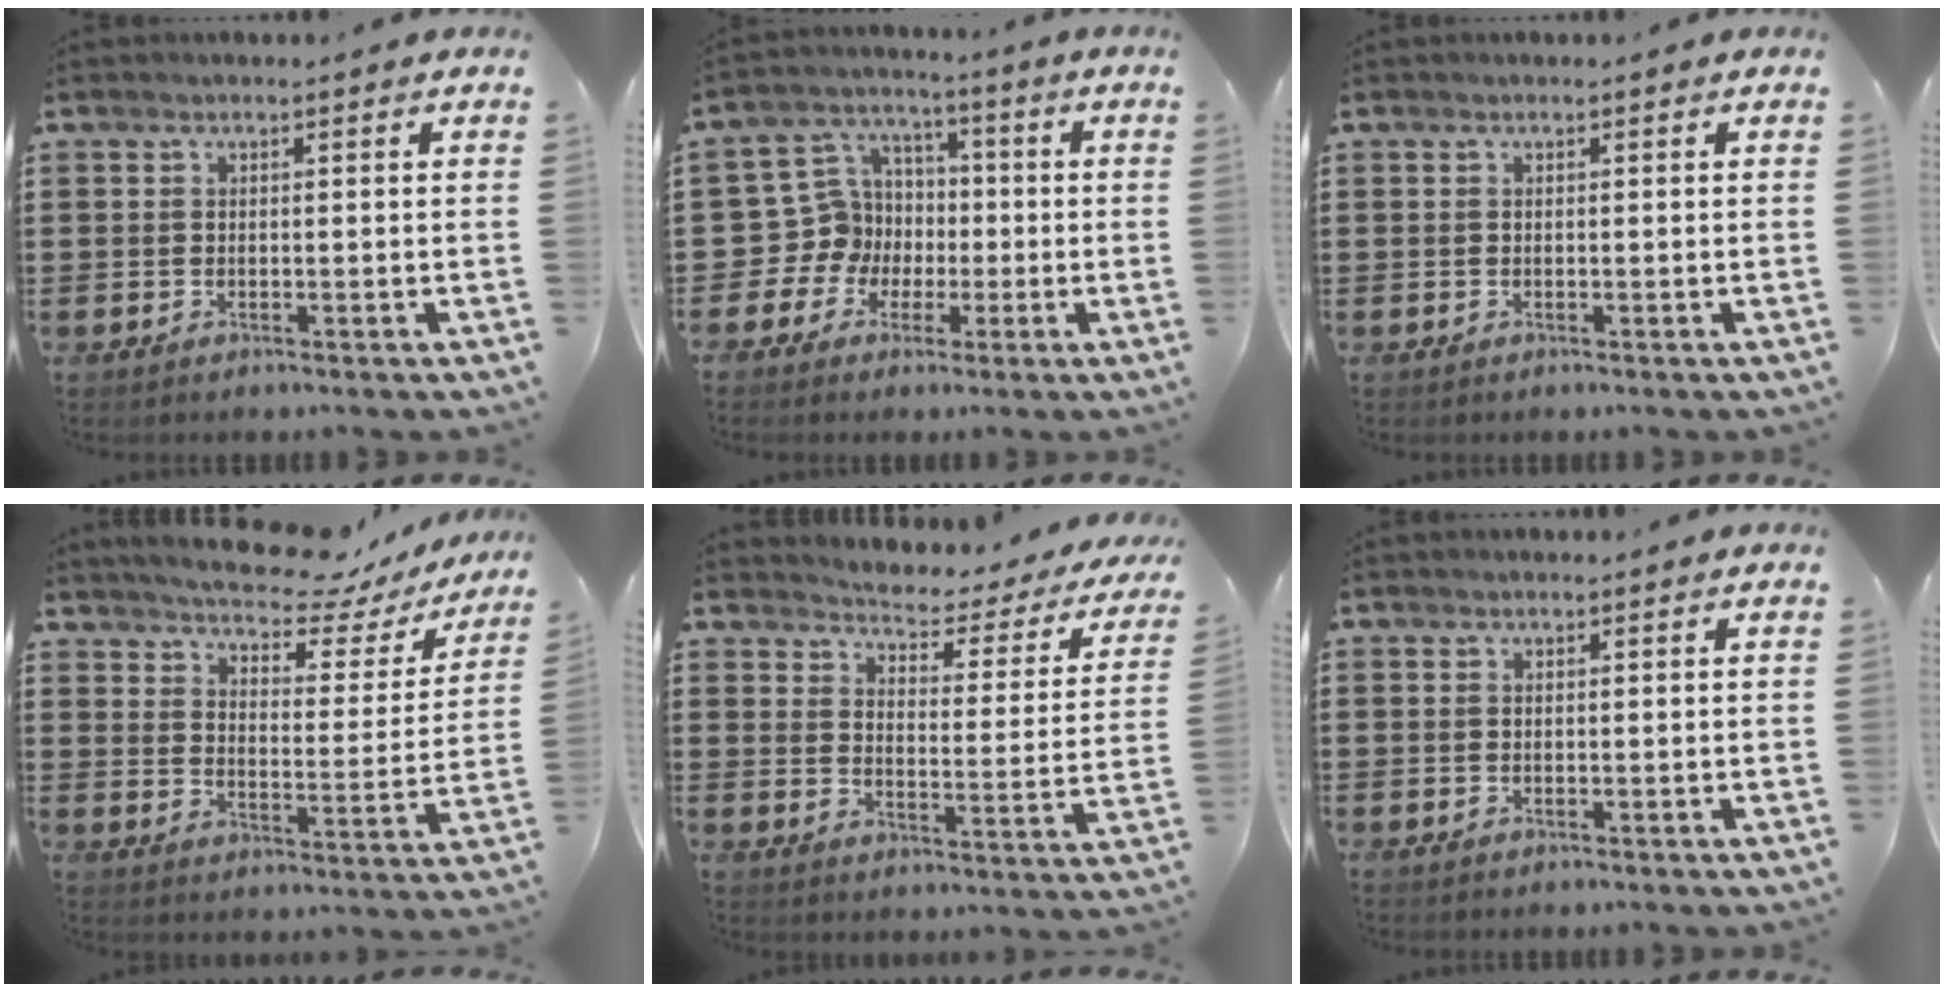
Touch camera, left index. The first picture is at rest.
{"total": 8.6, "force": [-0.8, 8.4, 1.4], "torque": [-0.082, -0.001, -0.014]}
{"total": 0.0}
{"total": 7.4, "force": [6.7, 1.0, 2.8], "torque": [-0.068, -0.047, 0.113]}
{"total": 2.5, "force": [2.4, 0.5, 0.3], "torque": [-0.027, -0.027, 0.030]}
{"total": 0.0}